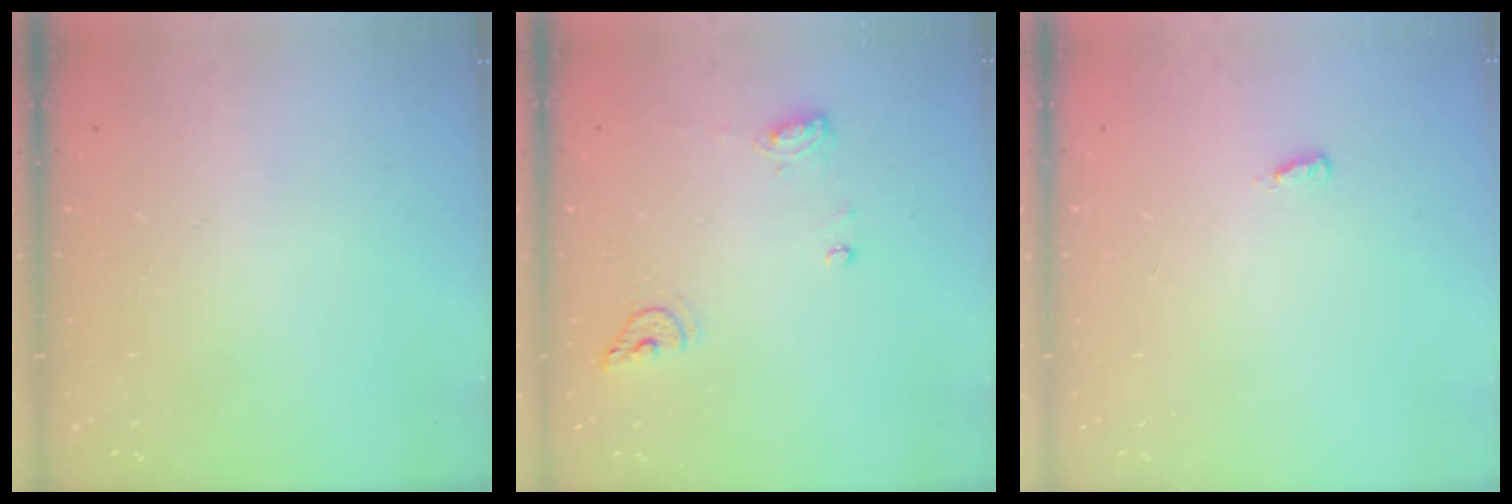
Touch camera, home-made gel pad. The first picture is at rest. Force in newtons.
{"total": 7.9, "press": 7.8, "slide": 1.1}
{"total": 4.4, "press": 2.2, "slide": 3.9}